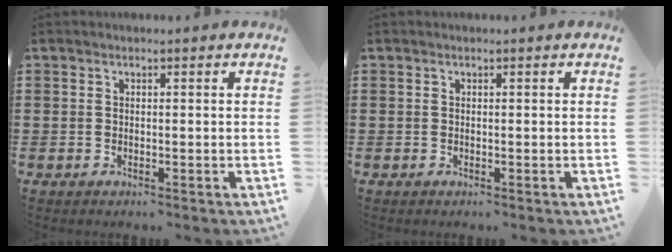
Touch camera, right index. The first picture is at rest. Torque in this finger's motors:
{"motor_torque": [0.61, 0.37, 0.05, 0.01]}